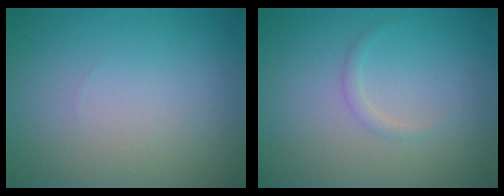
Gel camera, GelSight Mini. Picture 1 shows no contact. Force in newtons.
{"total": 0.8, "press": 0.8, "slide": 0.1}